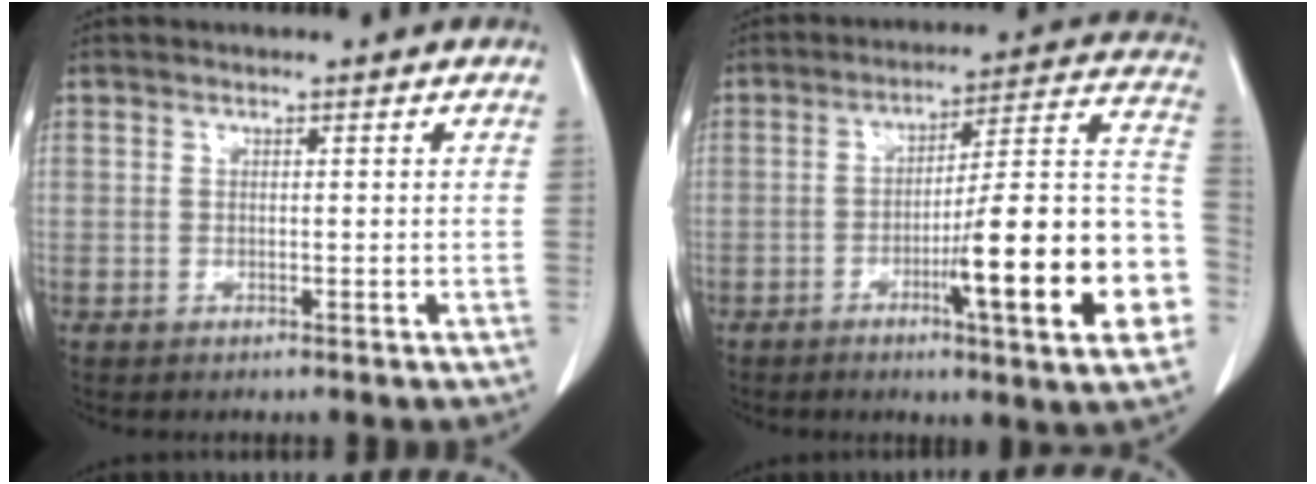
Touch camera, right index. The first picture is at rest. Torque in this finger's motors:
{"motor_torque": [1.33, -0.80, 0.64, 0.21]}